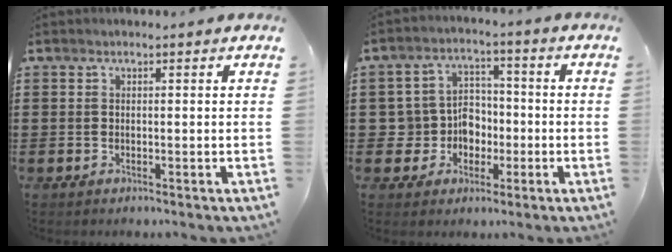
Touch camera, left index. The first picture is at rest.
{"total": 6.2, "force": [-0.9, 5.9, 1.6], "torque": [-0.068, 0.005, -0.018]}